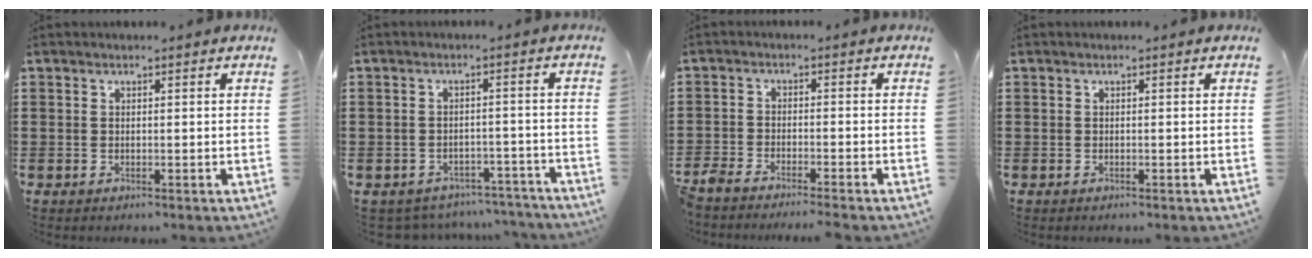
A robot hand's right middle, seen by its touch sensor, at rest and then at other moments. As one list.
[{"total": 3.3, "force": [-3.3, 0.6, 0.0], "torque": [-0.007, 0.003, -0.070]}, {"total": 3.2, "force": [-3.1, -0.1, 0.5], "torque": [-0.034, -0.009, -0.072]}, {"total": 0.0}]